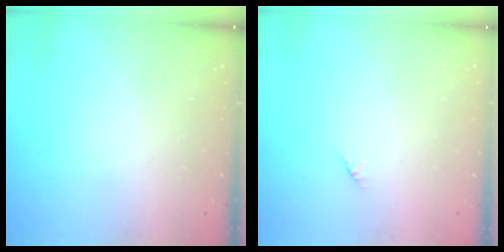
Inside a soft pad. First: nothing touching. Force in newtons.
{"total": 1.2, "press": 1.2, "slide": 0.3}